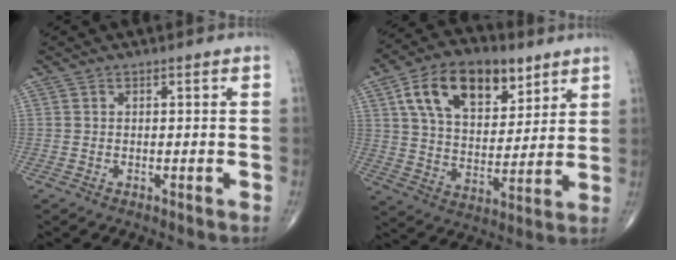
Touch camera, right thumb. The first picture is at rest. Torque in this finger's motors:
{"motor_torque": [0.26, 3.21, 1.15, 0.64, 0.07]}